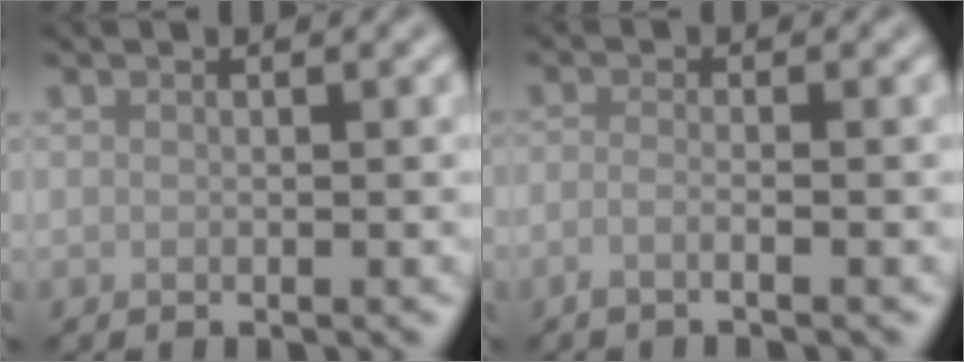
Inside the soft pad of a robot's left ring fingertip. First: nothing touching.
{"total": 1.6, "force": [-0.9, 0.4, 1.3], "torque": [-0.018, -0.005, -0.028]}